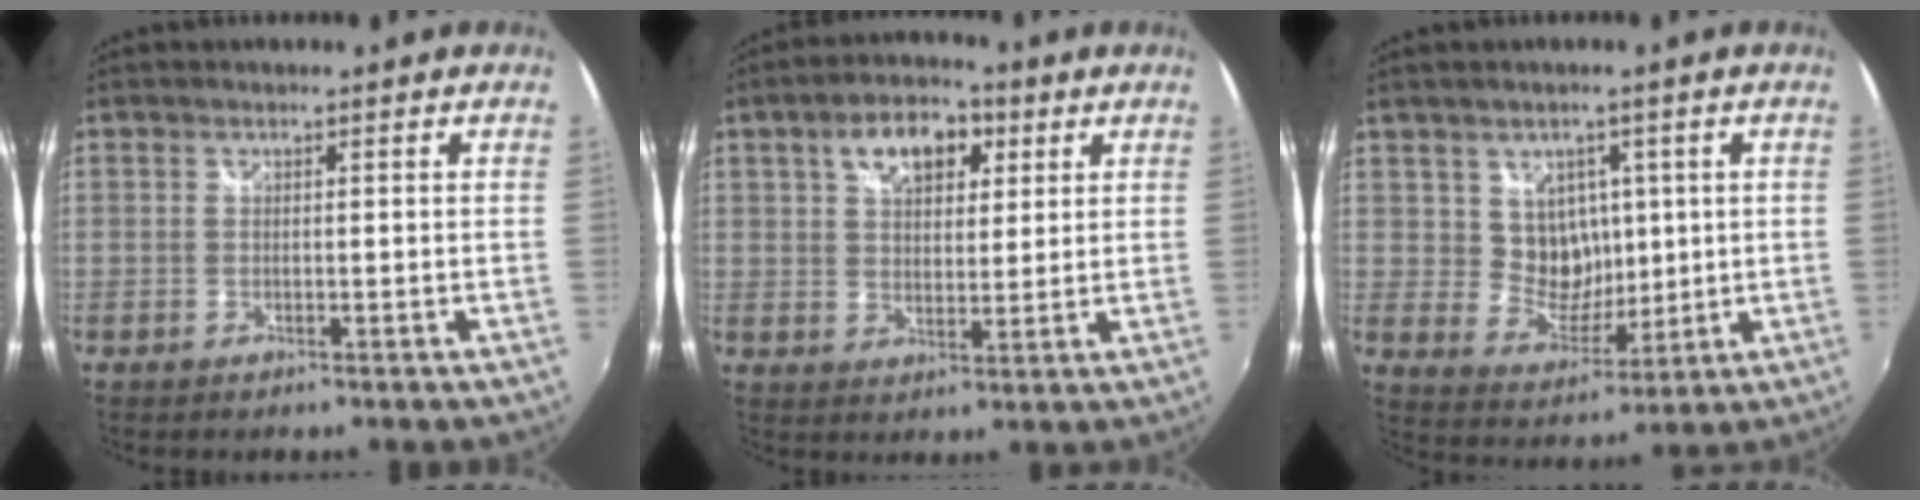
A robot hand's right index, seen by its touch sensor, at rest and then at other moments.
{"total": 10.0, "force": [4.5, 5.8, 6.7], "torque": [-0.110, 0.029, 0.074]}
{"total": 7.6, "force": [2.3, 6.8, 2.4], "torque": [-0.042, 0.002, 0.051]}